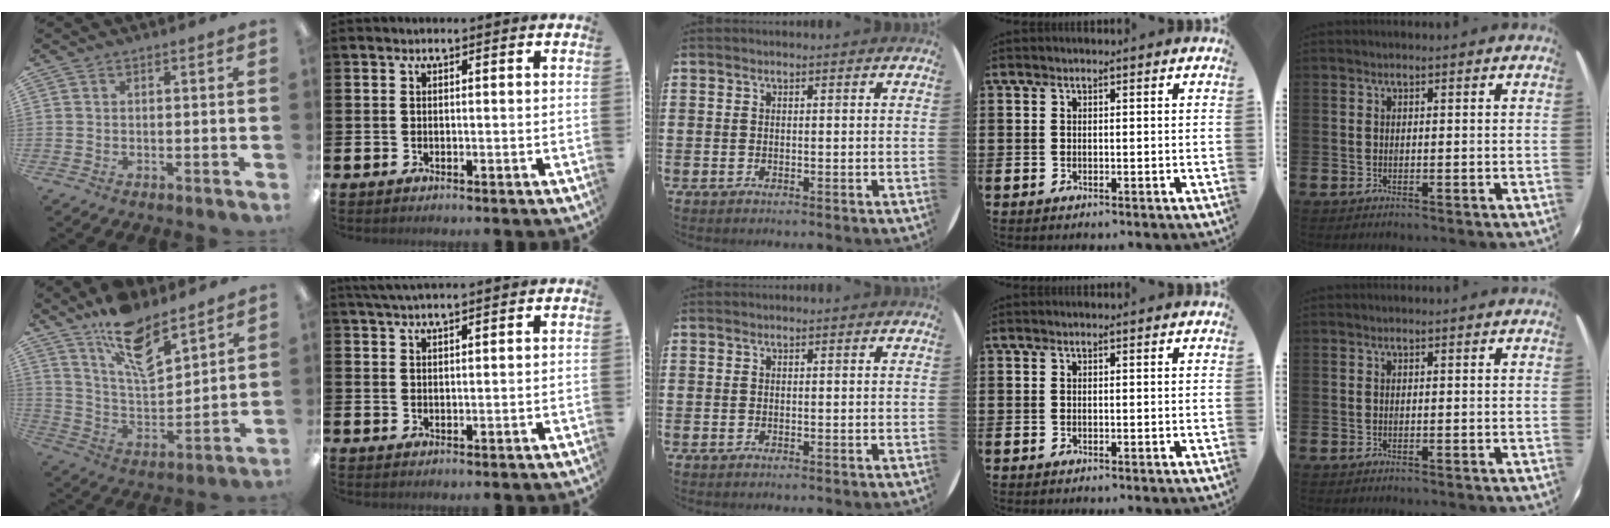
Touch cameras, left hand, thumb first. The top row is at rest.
{"thumb": {"total": 15.6, "force": [11.0, 6.2, 9.1], "torque": [-0.157, -0.061, 0.194]}, "index": {"total": 3.4, "force": [3.2, 0.1, 1.1], "torque": [-0.038, -0.002, 0.062]}}